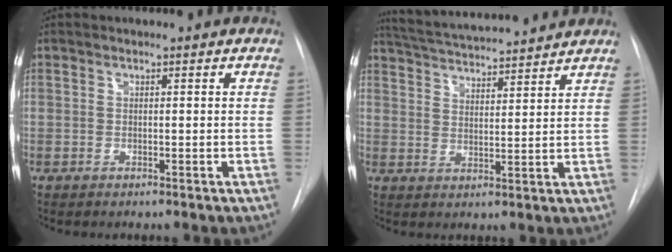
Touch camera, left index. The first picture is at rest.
{"total": 14.8, "force": [13.8, 1.2, 5.4], "torque": [-0.102, 0.025, 0.213]}